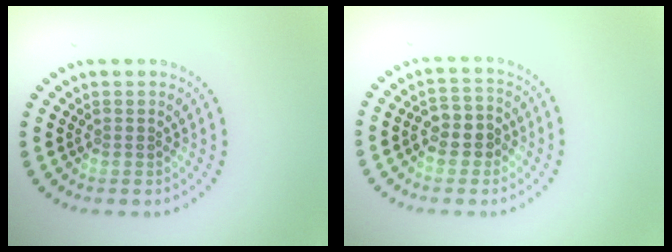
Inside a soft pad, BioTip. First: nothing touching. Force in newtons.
{"total": 2.9, "press": 2.8, "slide": 0.9}